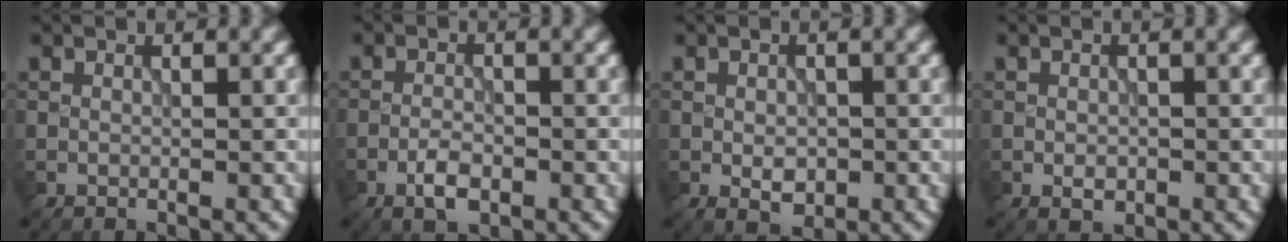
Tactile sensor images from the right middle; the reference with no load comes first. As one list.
[{"total": 2.4, "force": [-1.2, 1.0, 1.8], "torque": [-0.032, 0.001, -0.027]}, {"total": 2.5, "force": [-0.6, 1.5, 1.8], "torque": [-0.031, -0.003, -0.008]}, {"total": 1.3, "force": [-0.4, 0.8, 0.9], "torque": [-0.014, -0.001, -0.007]}]